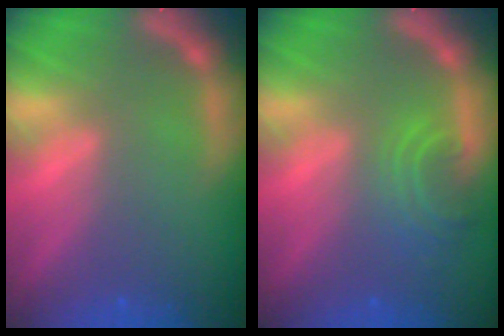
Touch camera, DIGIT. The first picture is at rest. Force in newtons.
{"total": 3.5}